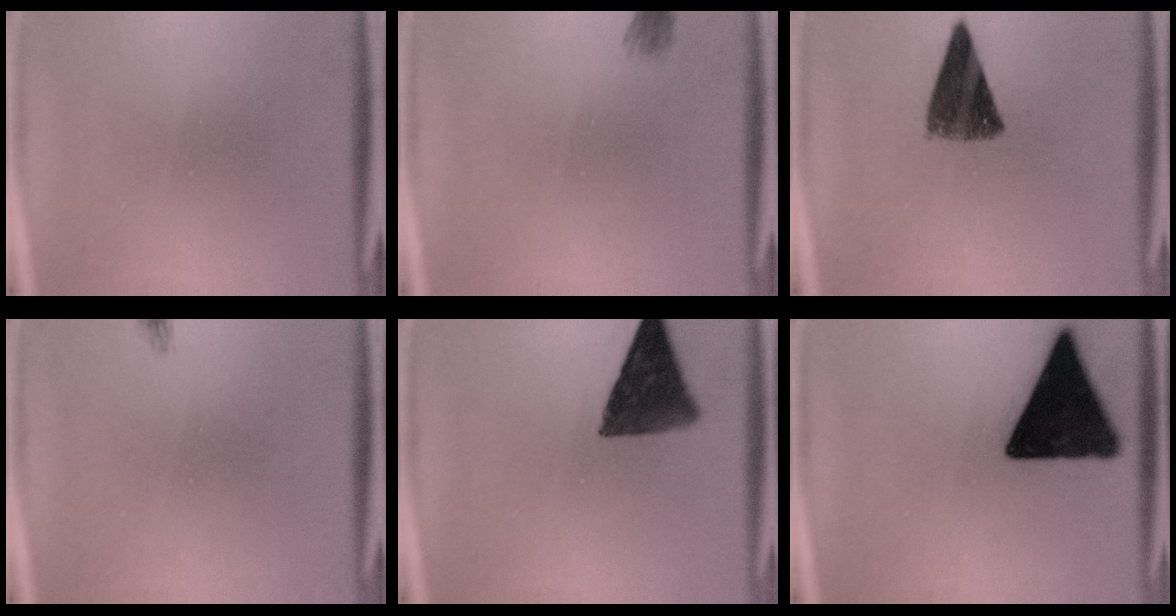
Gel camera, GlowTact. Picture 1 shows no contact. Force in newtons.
{"total": 1.9}
{"total": 8.8}
{"total": 0.9}
{"total": 11.1}
{"total": 14.3}